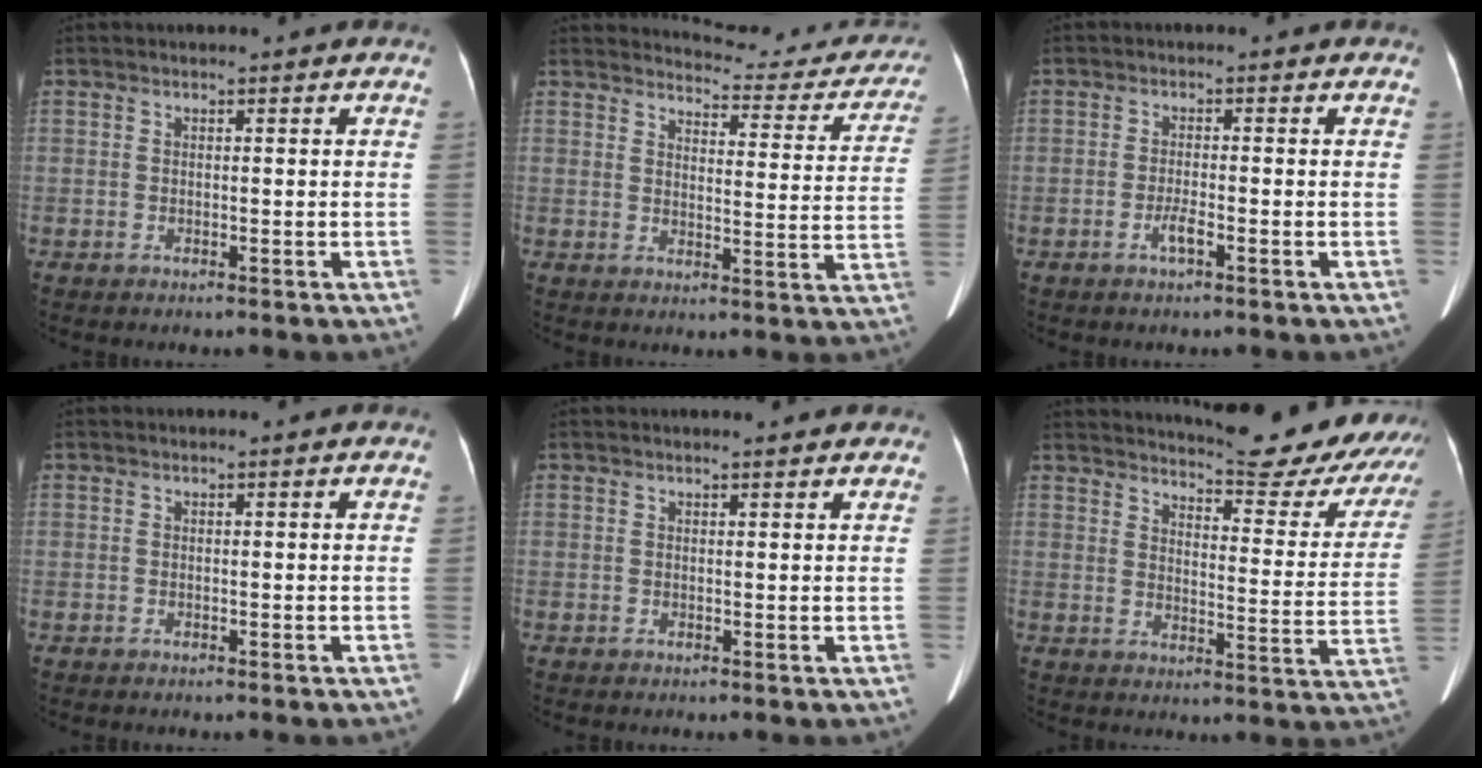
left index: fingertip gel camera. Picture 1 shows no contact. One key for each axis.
{"total": 16.1, "fx": 15.6, "fy": 3.3, "fz": 2.7, "tx": -0.003, "ty": -0.063, "tz": 0.155}
{"total": 1.9, "fx": -1.1, "fy": 0.1, "fz": 1.6, "tx": -0.033, "ty": -0.001, "tz": -0.025}
{"total": 0.0}
{"total": 2.9, "fx": 2.6, "fy": 0.5, "fz": 1.0, "tx": -0.013, "ty": 0.009, "tz": 0.026}
{"total": 22.7, "fx": 21.2, "fy": 2.7, "fz": 7.8, "tx": -0.097, "ty": -0.088, "tz": 0.241}